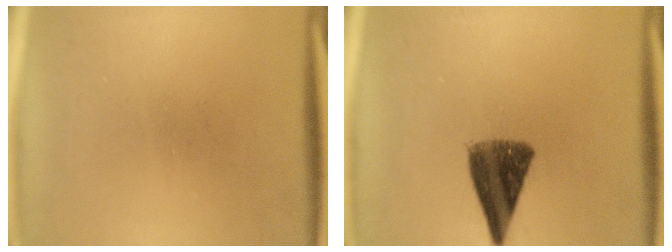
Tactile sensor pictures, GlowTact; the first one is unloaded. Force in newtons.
{"total": 9.0}